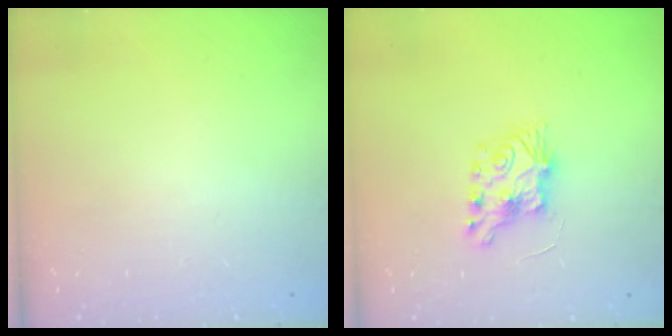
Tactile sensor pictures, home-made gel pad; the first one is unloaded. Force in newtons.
{"total": 7.5, "press": 7.5, "slide": 0.2}